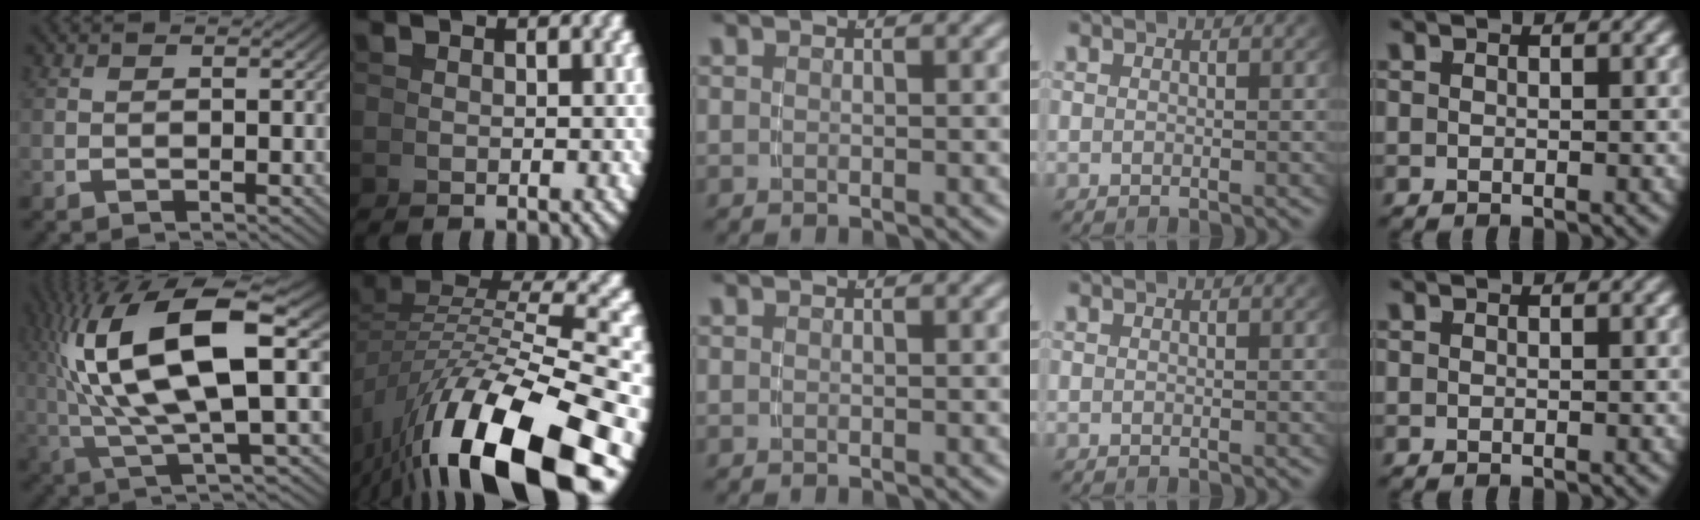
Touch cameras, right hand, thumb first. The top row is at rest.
{"thumb": {"total": 14.9, "force": [1.7, 6.9, 13.1], "torque": [-0.252, -0.013, 0.039]}, "index": {"total": 13.6, "force": [-4.3, 6.8, 10.9], "torque": [-0.180, -0.025, -0.042]}}